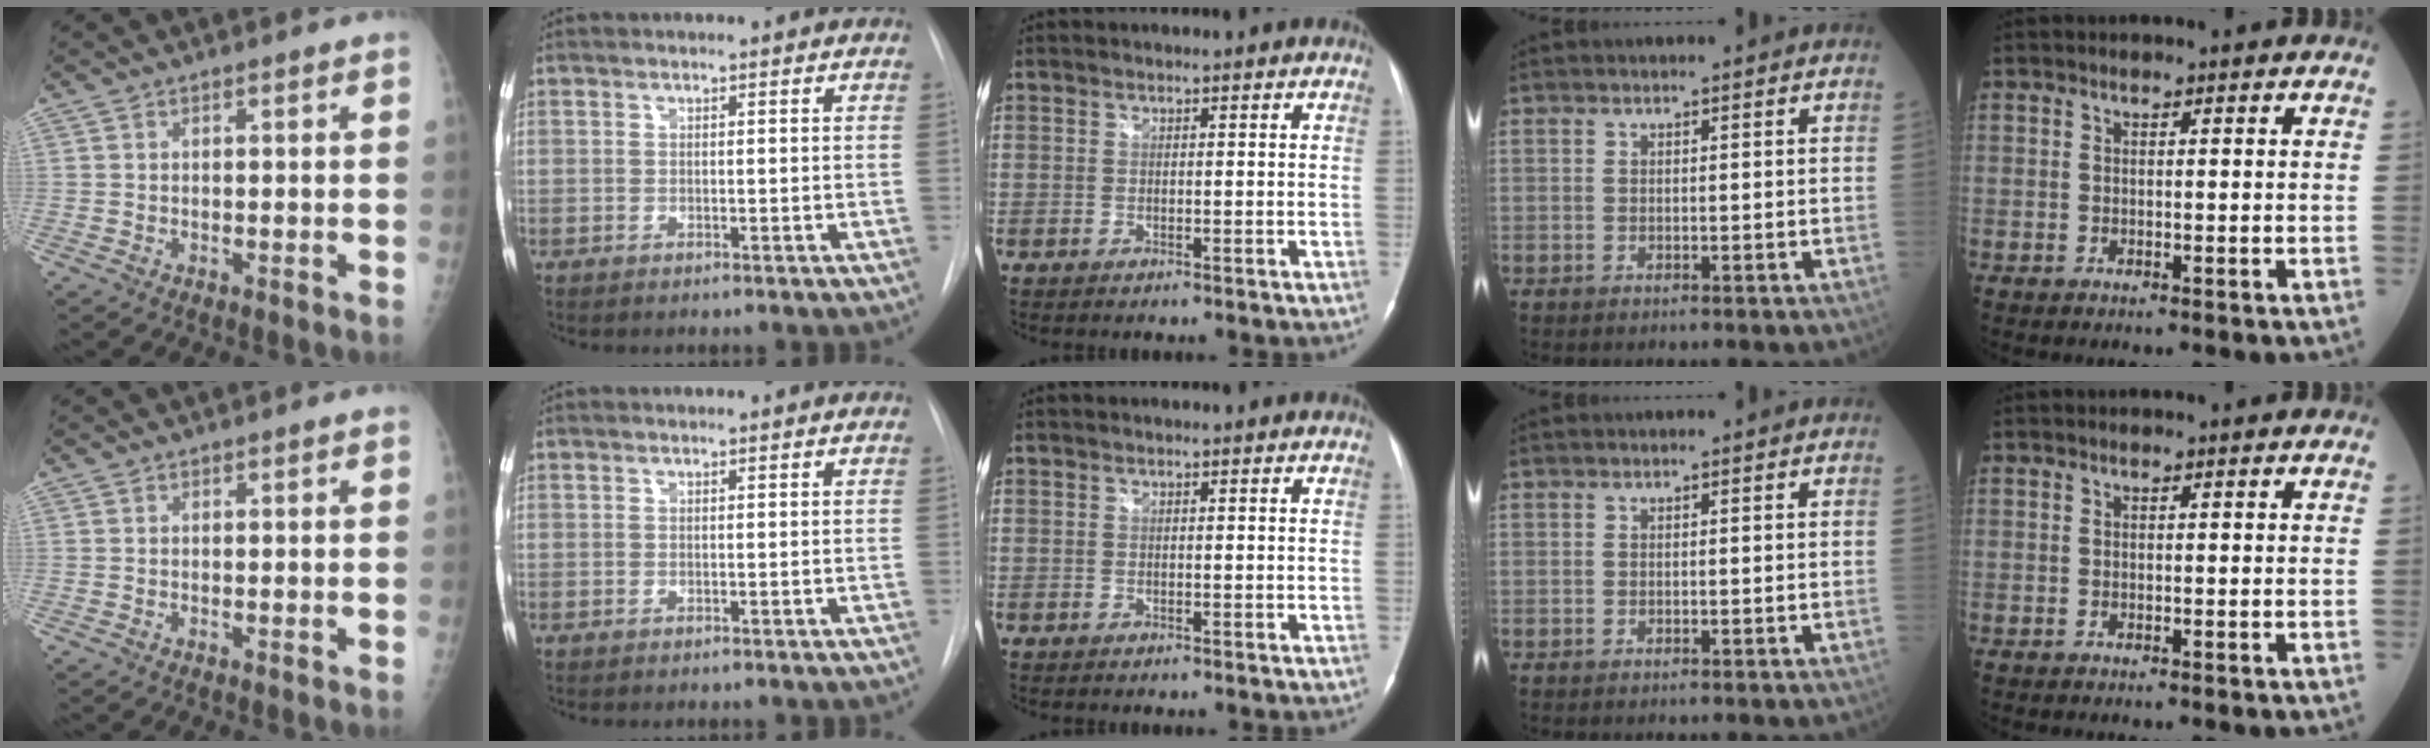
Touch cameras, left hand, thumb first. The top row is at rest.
{}